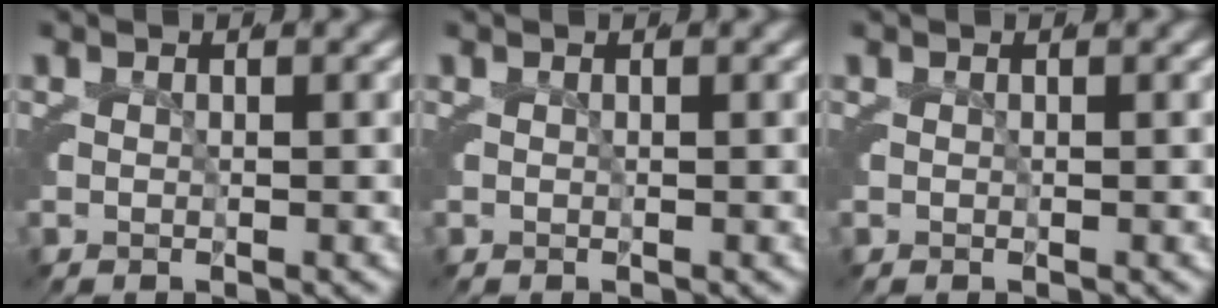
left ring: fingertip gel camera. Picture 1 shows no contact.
{"total": 0.0}
{"total": 0.0}